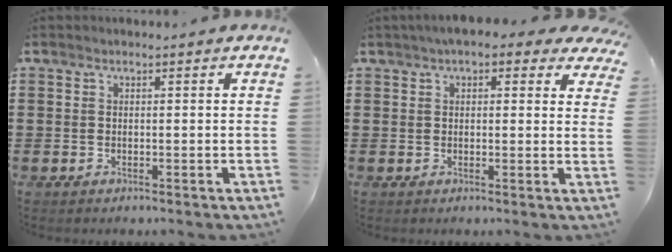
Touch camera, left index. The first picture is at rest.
{"total": 3.2, "force": [2.5, 1.2, 1.6], "torque": [-0.042, 0.002, 0.044]}